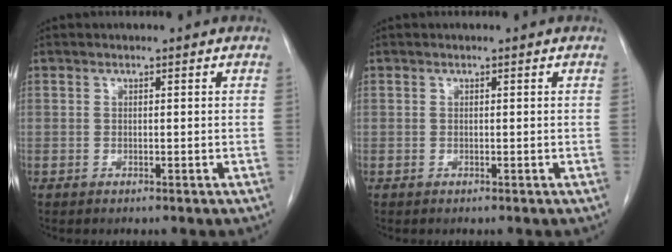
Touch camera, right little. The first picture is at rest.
{"total": 0.0}